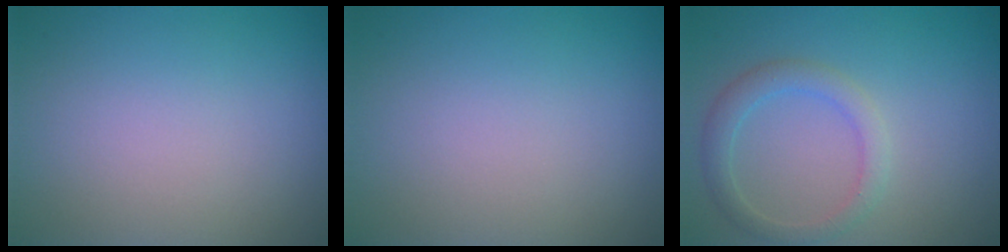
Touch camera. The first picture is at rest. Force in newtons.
{"total": 0.0}
{"total": 2.5, "press": 2.5, "slide": 0.2}